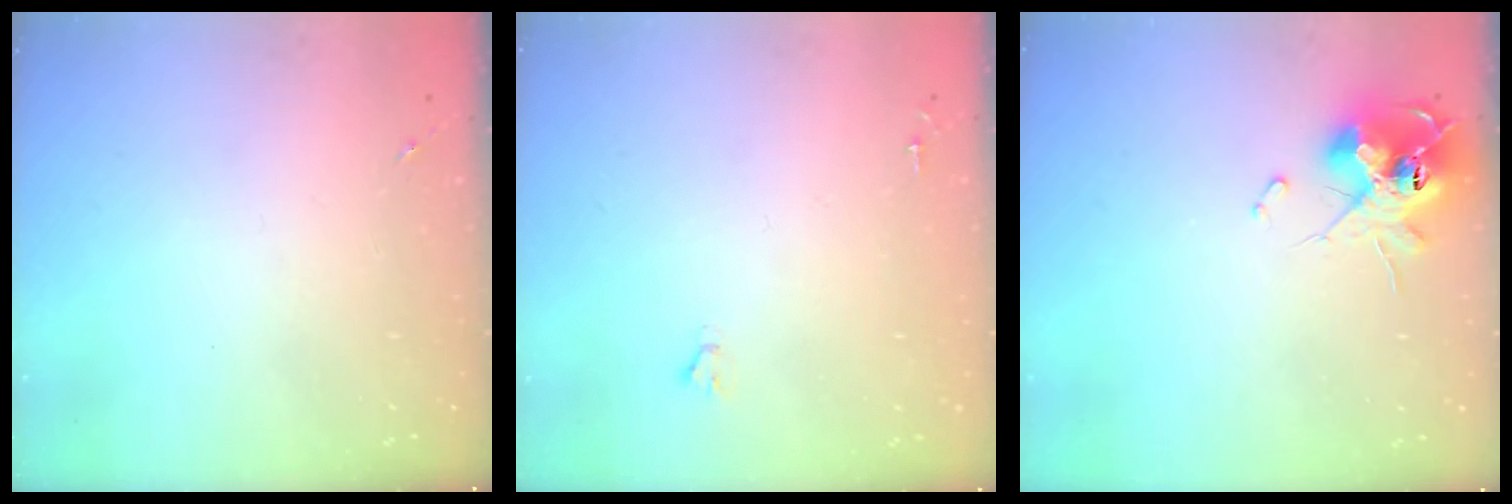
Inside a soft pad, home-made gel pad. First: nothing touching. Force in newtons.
{"total": 1.6, "press": 1.6, "slide": 0.1}
{"total": 13.8, "press": 13.8, "slide": 1.5}